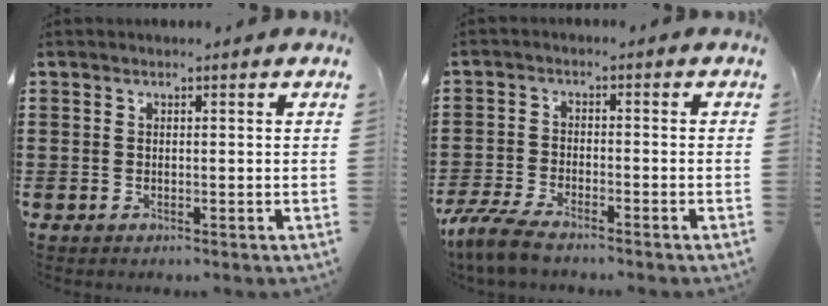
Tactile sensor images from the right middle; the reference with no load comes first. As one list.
[{"total": 5.2, "force": [-4.5, 0.9, 2.3], "torque": [-0.072, -0.009, -0.097]}]